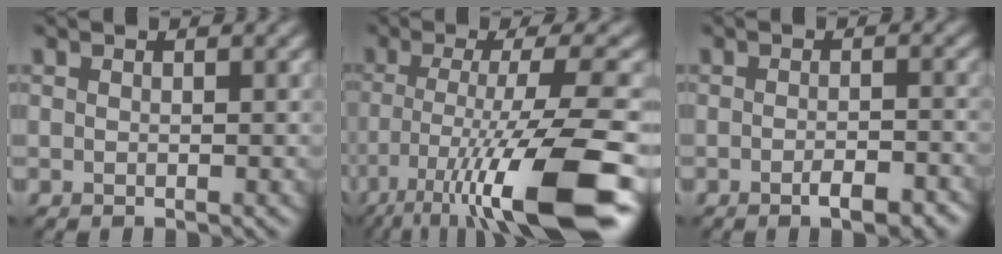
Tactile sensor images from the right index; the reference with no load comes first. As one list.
[{"total": 12.7, "force": [-6.4, 2.4, 10.7], "torque": [-0.165, -0.007, -0.108]}, {"total": 3.1, "force": [-1.7, 0.9, 2.4], "torque": [-0.041, -0.003, -0.024]}]